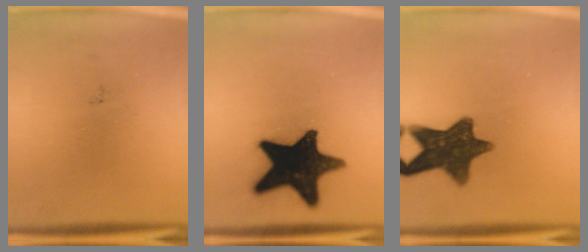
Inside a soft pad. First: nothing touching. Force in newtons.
{"total": 19.5}
{"total": 12.0}